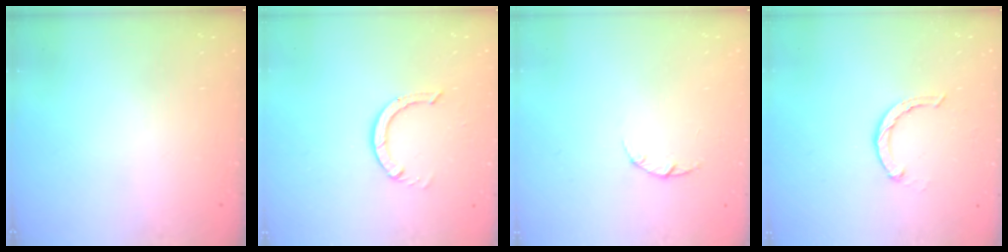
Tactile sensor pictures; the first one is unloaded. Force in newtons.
{"total": 3.6, "press": 3.6, "slide": 0.3}
{"total": 3.0, "press": 3.0, "slide": 0.4}
{"total": 2.3, "press": 2.3, "slide": 0.3}